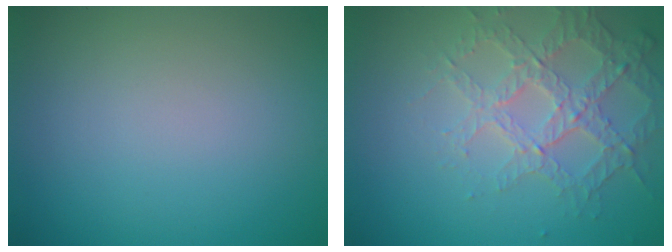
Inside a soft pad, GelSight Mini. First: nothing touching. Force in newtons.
{"total": 3.4, "press": 3.2, "slide": 1.2}